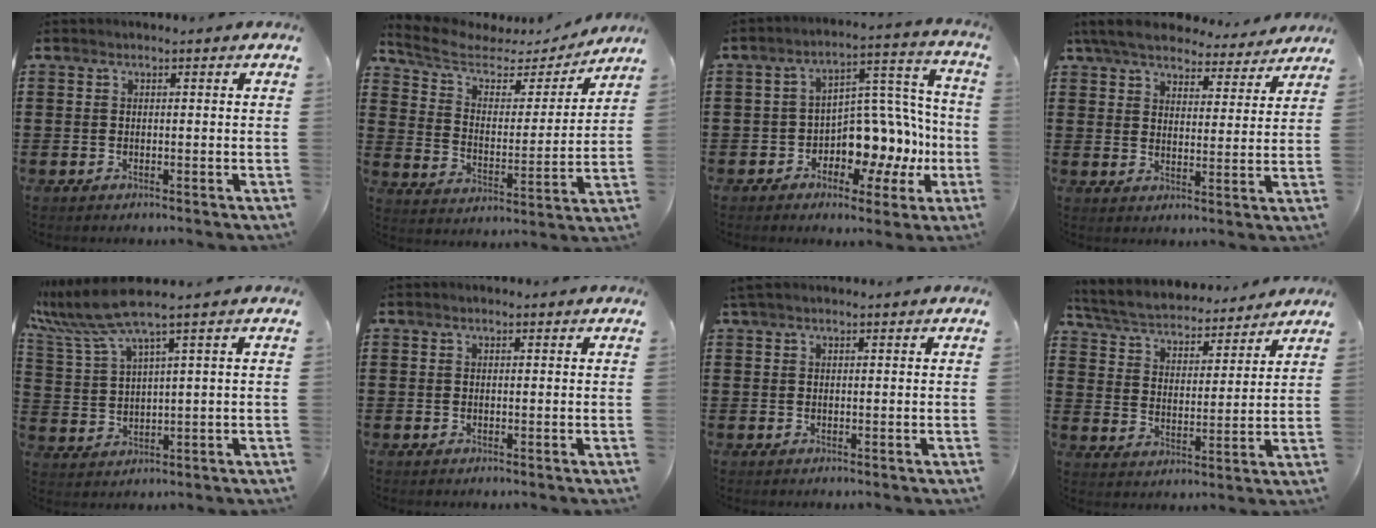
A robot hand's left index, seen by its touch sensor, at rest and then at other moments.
{"total": 6.2, "force": [4.8, 2.9, 2.7], "torque": [-0.080, -0.021, 0.079]}
{"total": 8.3, "force": [-2.1, 5.9, 5.4], "torque": [-0.102, -0.011, -0.034]}
{"total": 6.7, "force": [6.2, 1.1, 2.1], "torque": [-0.069, -0.030, 0.111]}
{"total": 6.7, "force": [4.9, 0.1, 4.6], "torque": [-0.122, -0.024, 0.082]}
{"total": 0.0}
{"total": 0.8, "force": [0.4, 0.1, 0.6], "torque": [-0.013, 0.001, 0.009]}
{"total": 4.8, "force": [4.7, 0.5, 1.0], "torque": [-0.045, -0.032, 0.076]}